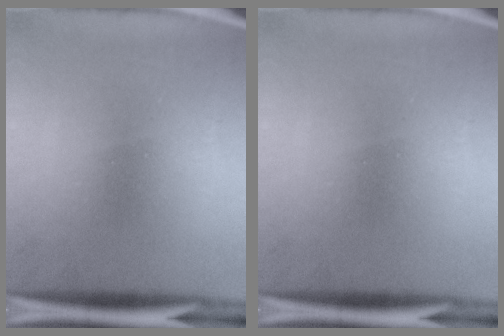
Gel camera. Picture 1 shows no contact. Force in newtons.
{"total": 0.0}